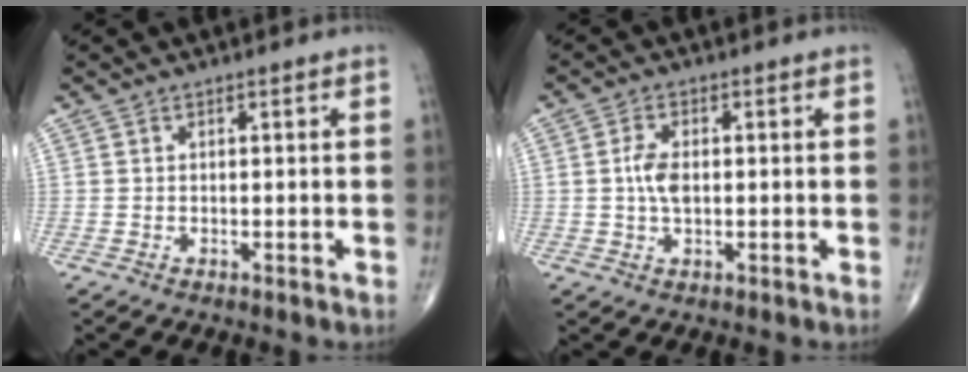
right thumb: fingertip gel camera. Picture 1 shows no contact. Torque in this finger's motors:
{"motor_torque": [0.41, 0.27, 0.15, -0.32, 0.04]}